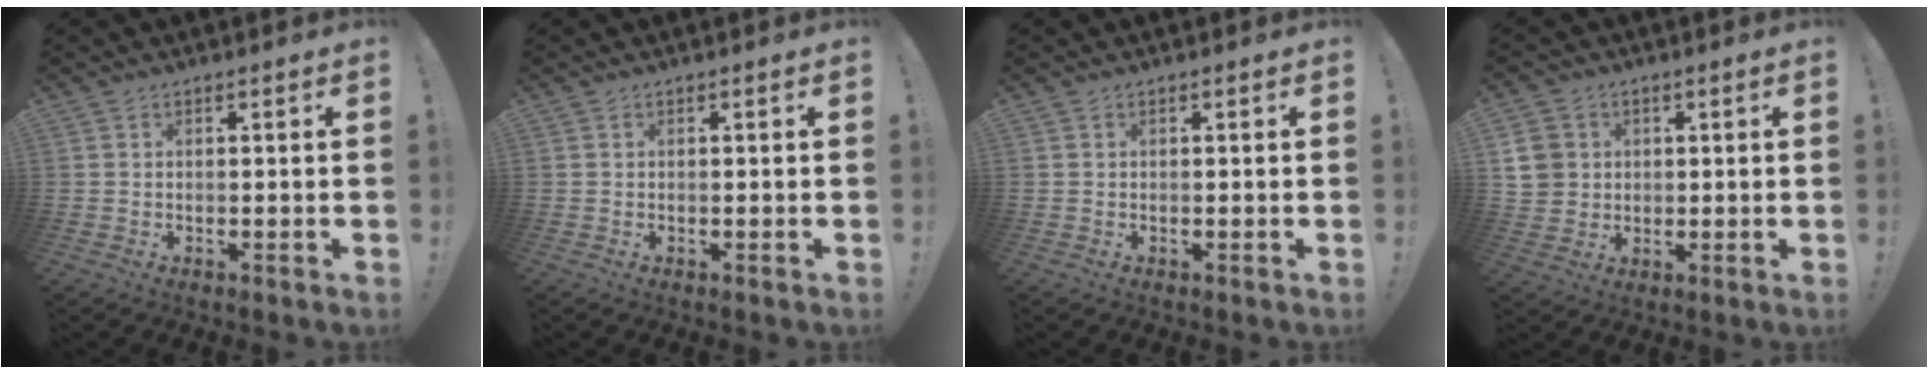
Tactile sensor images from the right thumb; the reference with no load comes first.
{"total": 0.0}
{"total": 0.0}
{"total": 8.1, "force": [1.8, 7.3, 2.9], "torque": [-0.059, -0.006, 0.038]}